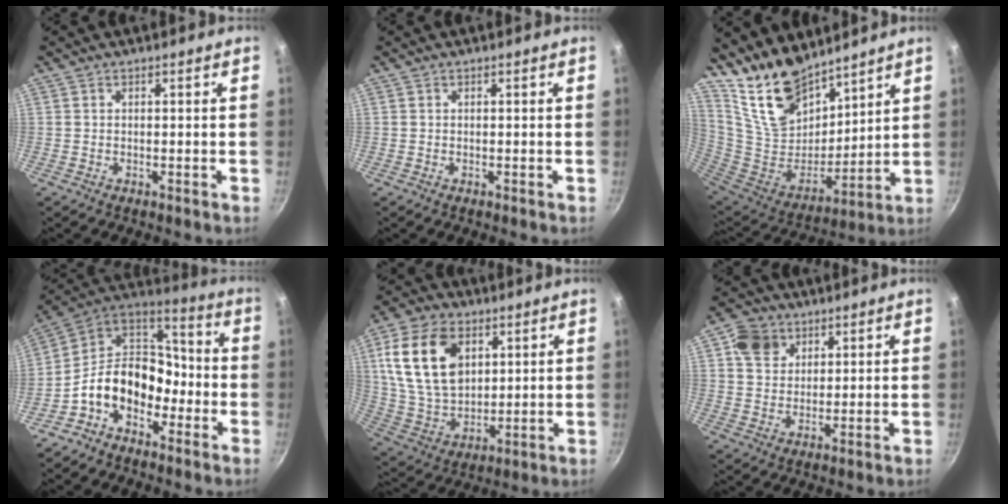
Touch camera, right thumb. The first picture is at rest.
{"total": 0.0}
{"total": 18.8, "force": [14.3, 9.1, 8.1], "torque": [-0.119, -0.110, 0.279]}
{"total": 15.3, "force": [-5.9, 10.9, 8.9], "torque": [-0.115, 0.073, -0.130]}
{"total": 18.5, "force": [5.8, 12.3, 12.6], "torque": [-0.215, -0.010, 0.119]}
{"total": 6.8, "force": [3.2, 5.5, 2.6], "torque": [-0.017, -0.002, 0.056]}